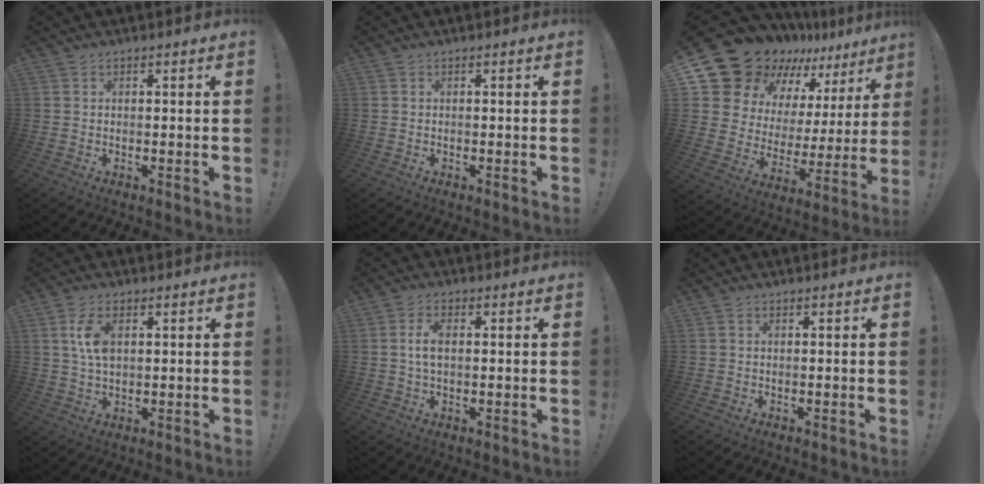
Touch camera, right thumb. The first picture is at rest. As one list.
[{"total": 0.0}, {"total": 17.9, "force": [14.7, 8.7, 5.3], "torque": [-0.098, -0.119, 0.286]}, {"total": 7.0, "force": [1.8, 3.8, 5.6], "torque": [-0.111, -0.004, 0.029]}, {"total": 4.6, "force": [0.6, 2.4, 3.9], "torque": [-0.059, 0.002, 0.008]}, {"total": 0.0}]